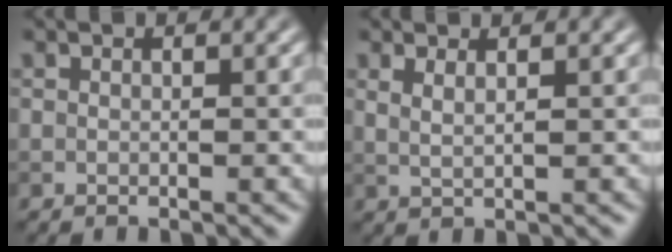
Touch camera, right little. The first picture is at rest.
{"total": 1.6, "force": [0.9, 0.5, 1.2], "torque": [-0.019, -0.002, 0.012]}